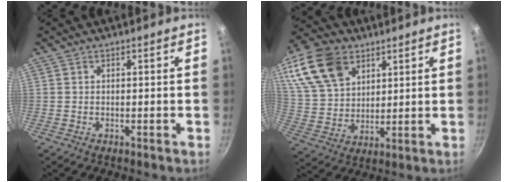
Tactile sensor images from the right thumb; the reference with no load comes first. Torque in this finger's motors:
{"motor_torque": [-0.06, 3.36, 0.14, 1.26, 0.09]}